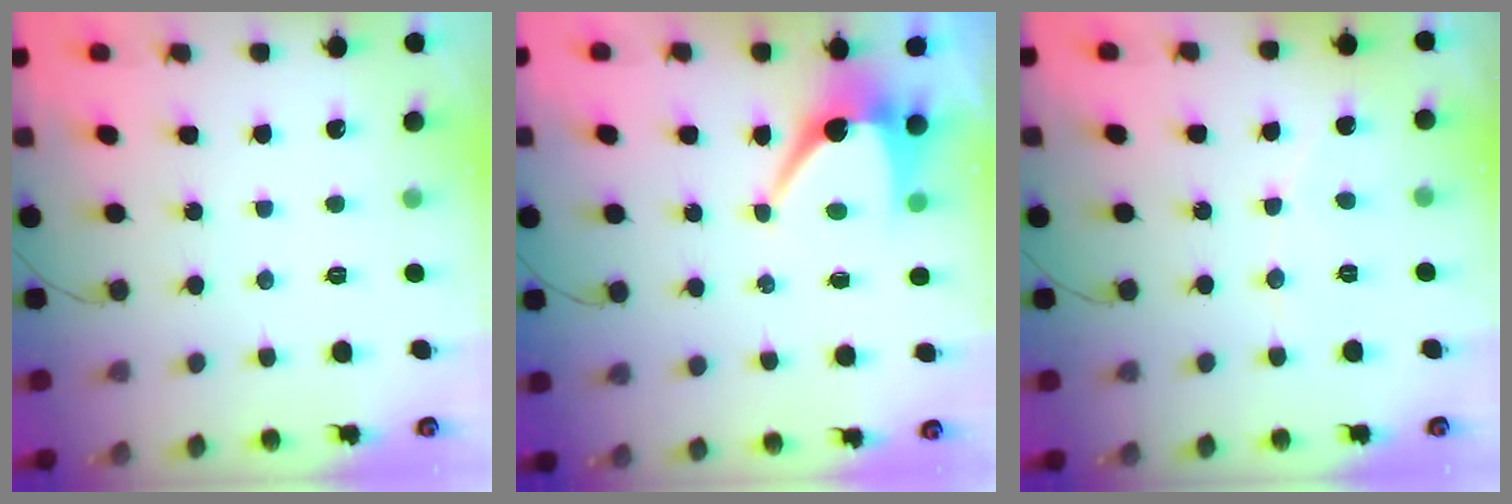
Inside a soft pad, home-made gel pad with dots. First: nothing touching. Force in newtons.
{"total": 7.1, "press": 7.0, "slide": 0.5}
{"total": 3.3, "press": 3.3, "slide": 0.3}